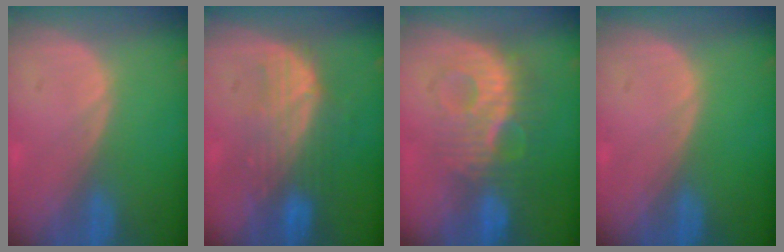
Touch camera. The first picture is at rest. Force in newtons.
{"total": 7.3, "press": 7.3, "slide": 0.6}
{"total": 9.3, "press": 9.0, "slide": 2.2}
{"total": 0.0}